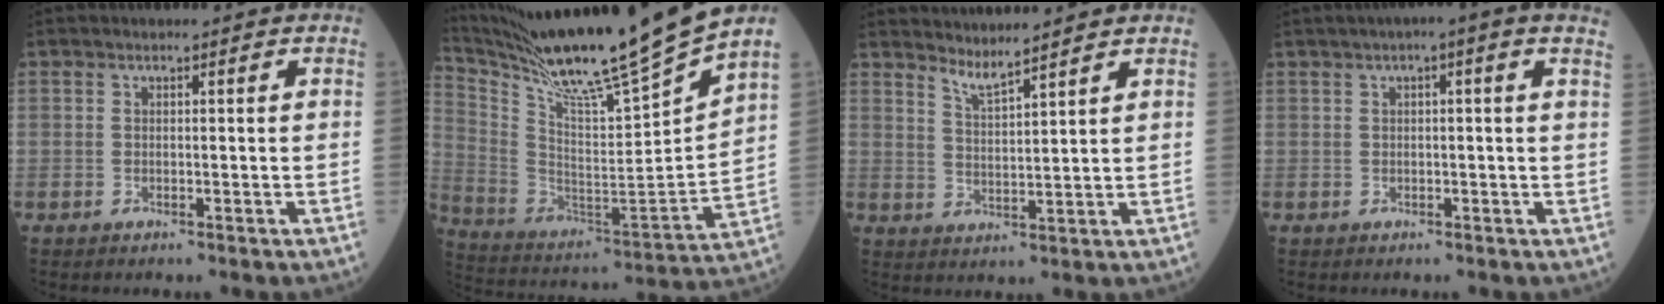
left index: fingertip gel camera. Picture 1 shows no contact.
{"total": 23.9, "force": [20.0, -2.3, 12.9], "torque": [-0.235, -0.061, 0.336]}
{"total": 4.1, "force": [3.9, -0.8, 1.0], "torque": [-0.031, -0.007, 0.074]}
{"total": 5.9, "force": [3.6, 0.0, 4.7], "torque": [-0.062, 0.028, 0.039]}